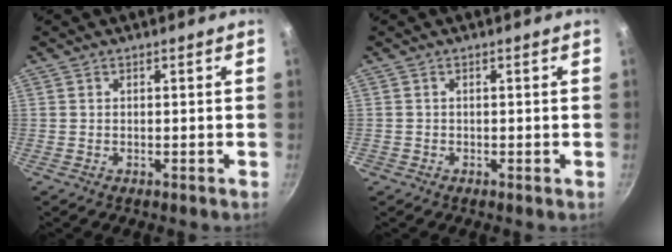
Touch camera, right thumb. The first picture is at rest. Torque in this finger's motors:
{"motor_torque": [0.31, 0.01, -0.04, -0.32, 0.03]}